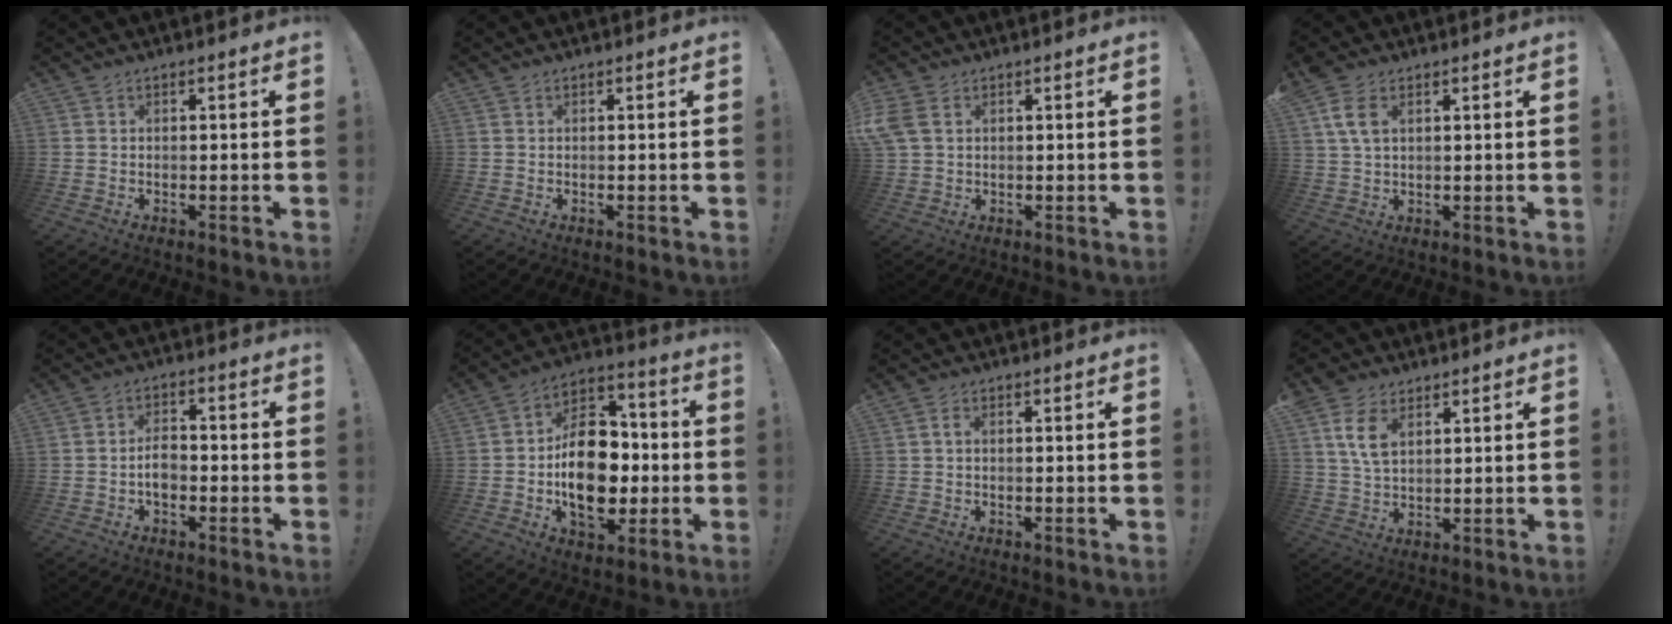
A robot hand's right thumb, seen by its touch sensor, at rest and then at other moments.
{"total": 0.0}
{"total": 5.5, "force": [2.0, 3.8, 3.4], "torque": [-0.071, -0.003, 0.040]}
{"total": 6.7, "force": [2.8, 3.4, 5.0], "torque": [-0.107, -0.003, 0.051]}
{"total": 4.8, "force": [-1.6, 3.0, 3.4], "torque": [-0.060, 0.004, -0.031]}
{"total": 19.8, "force": [-3.0, 13.4, 14.3], "torque": [-0.228, 0.020, -0.041]}
{"total": 1.3, "force": [-0.2, 0.2, 1.3], "torque": [-0.025, 0.002, -0.004]}
{"total": 8.9, "force": [4.0, 5.4, 5.8], "torque": [-0.104, -0.005, 0.076]}